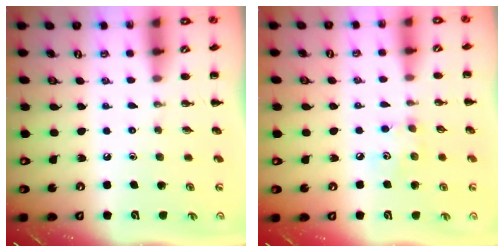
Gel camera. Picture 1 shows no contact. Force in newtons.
{"total": 3.9, "press": 3.8, "slide": 0.6}